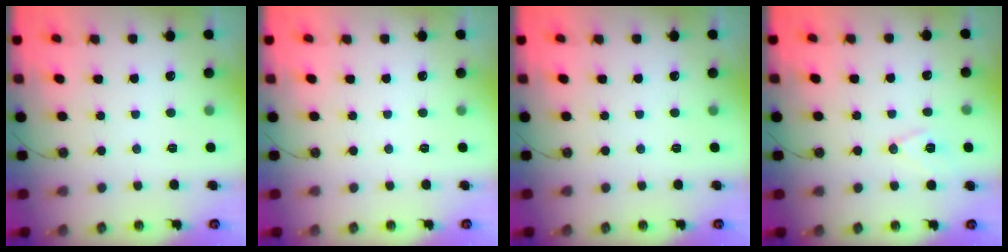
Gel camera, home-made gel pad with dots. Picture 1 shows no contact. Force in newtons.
{"total": 0.0}
{"total": 0.0}
{"total": 8.6, "press": 7.8, "slide": 3.6}